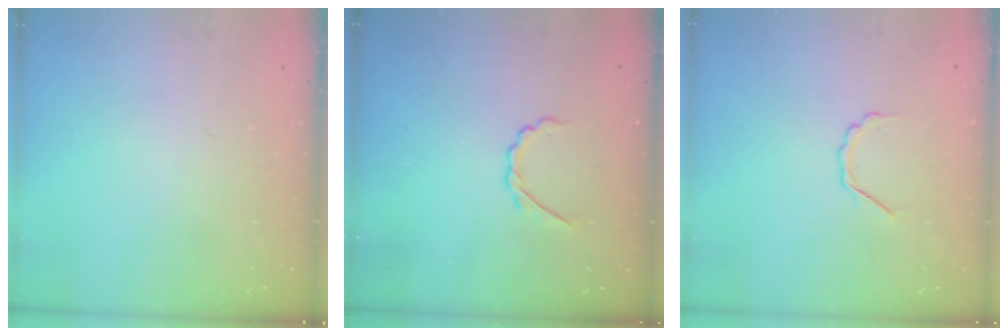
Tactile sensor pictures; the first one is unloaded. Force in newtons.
{"total": 2.8, "press": 2.6, "slide": 0.8}
{"total": 3.5, "press": 3.4, "slide": 0.7}